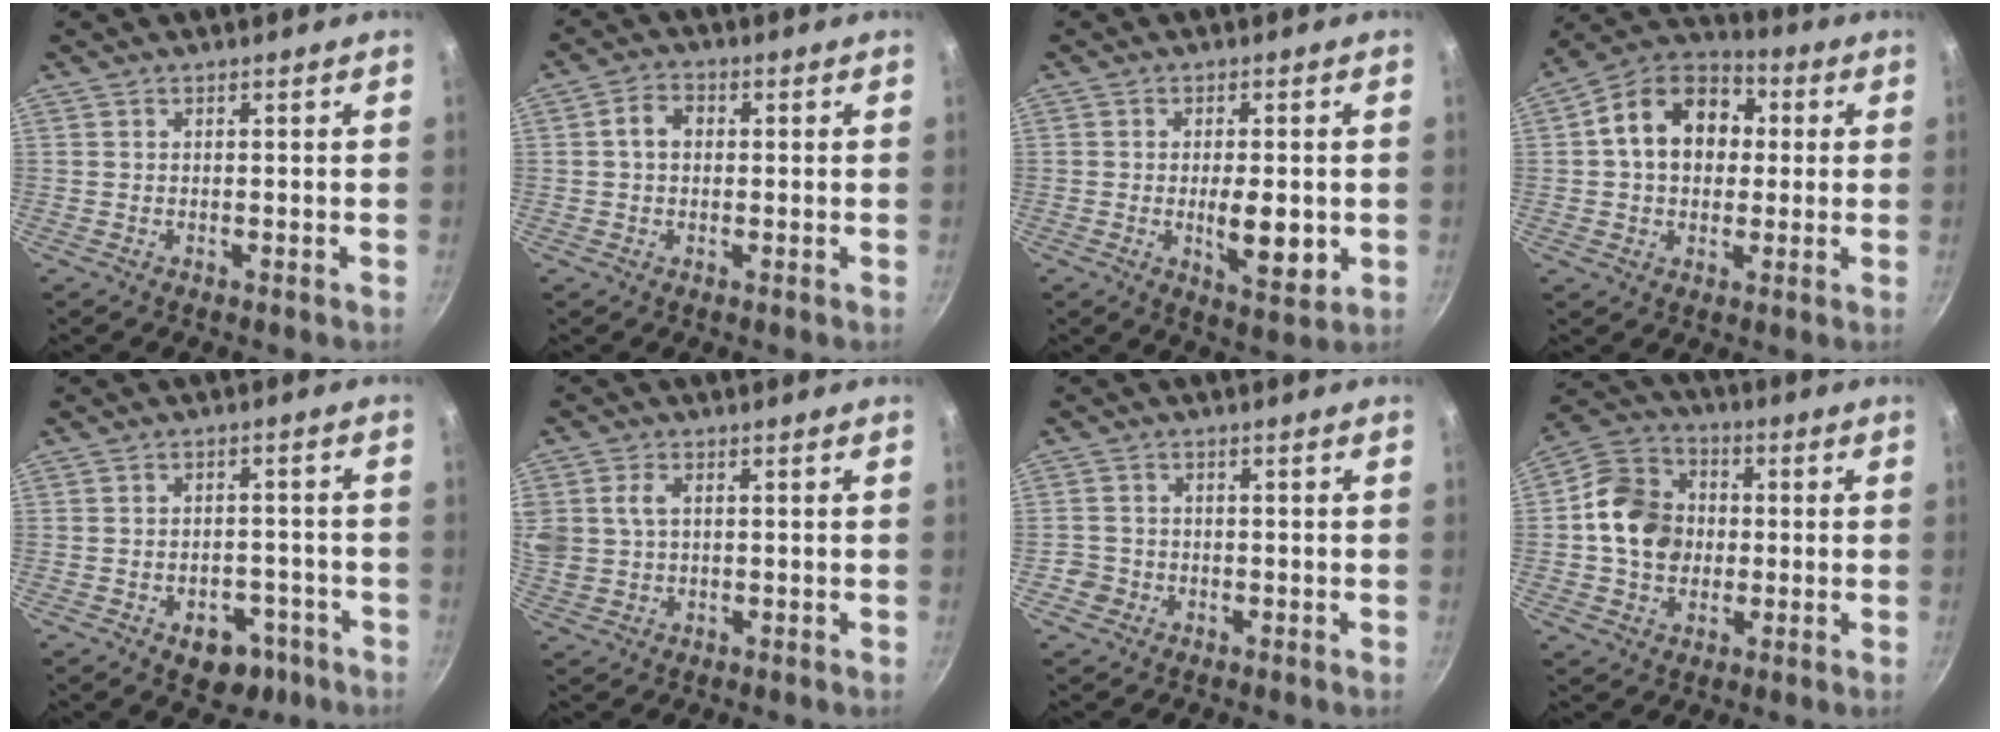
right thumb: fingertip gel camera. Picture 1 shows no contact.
{"total": 4.1, "force": [0.3, 3.1, 2.7], "torque": [-0.034, 0.013, -0.001]}
{"total": 8.2, "force": [-1.1, 3.2, 7.5], "torque": [-0.104, -0.010, -0.012]}
{"total": 15.2, "force": [2.2, 11.5, 9.7], "torque": [-0.129, 0.031, 0.016]}
{"total": 8.2, "force": [-4.1, 5.5, 4.5], "torque": [-0.026, 0.031, -0.040]}
{"total": 7.4, "force": [1.6, 5.5, 4.7], "torque": [-0.096, 0.008, 0.032]}
{"total": 3.1, "force": [-1.3, 2.8, 0.5], "torque": [0.004, 0.020, -0.022]}
{"total": 13.0, "force": [-0.1, 10.8, 7.3], "torque": [-0.106, 0.020, -0.016]}